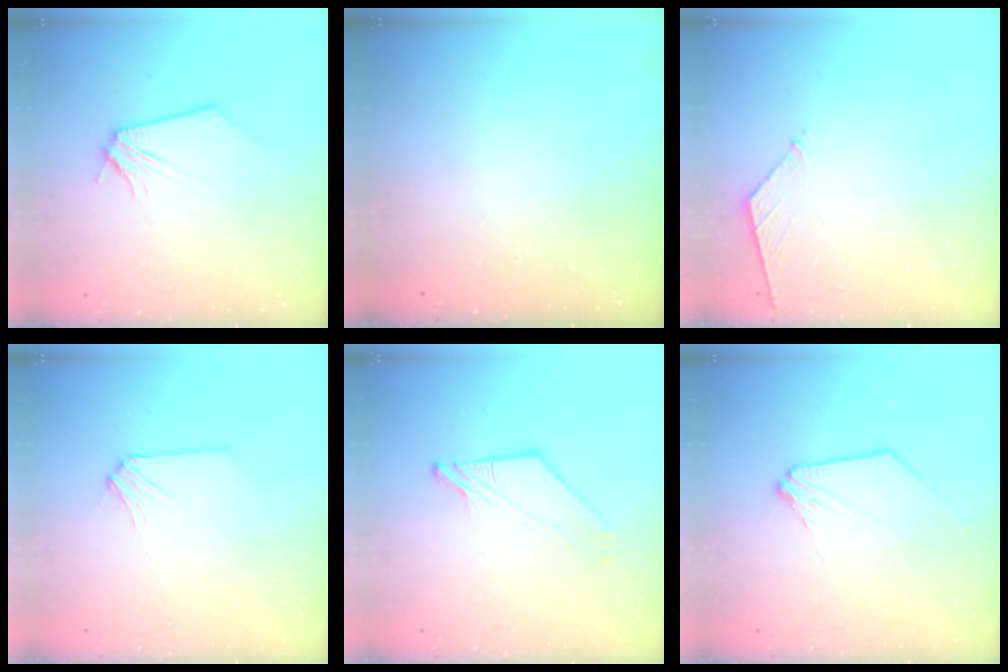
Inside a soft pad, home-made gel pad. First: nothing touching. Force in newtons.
{"total": 0.0}
{"total": 4.9, "press": 4.8, "slide": 0.7}
{"total": 0.6, "press": 0.6, "slide": 0.1}
{"total": 3.4, "press": 3.4, "slide": 0.3}
{"total": 0.6, "press": 0.6, "slide": 0.1}